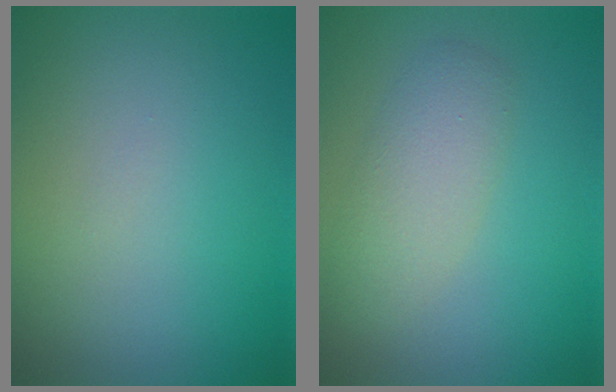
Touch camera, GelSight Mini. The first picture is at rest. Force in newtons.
{"total": 3.0, "press": 3.0, "slide": 0.3}